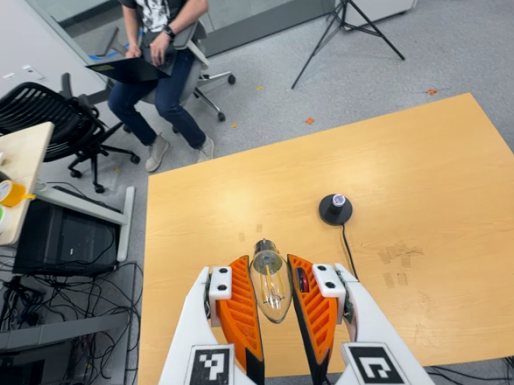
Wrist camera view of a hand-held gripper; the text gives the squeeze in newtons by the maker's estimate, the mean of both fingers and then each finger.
{"total": 15.7, "left": 17.9, "right": 13.4}